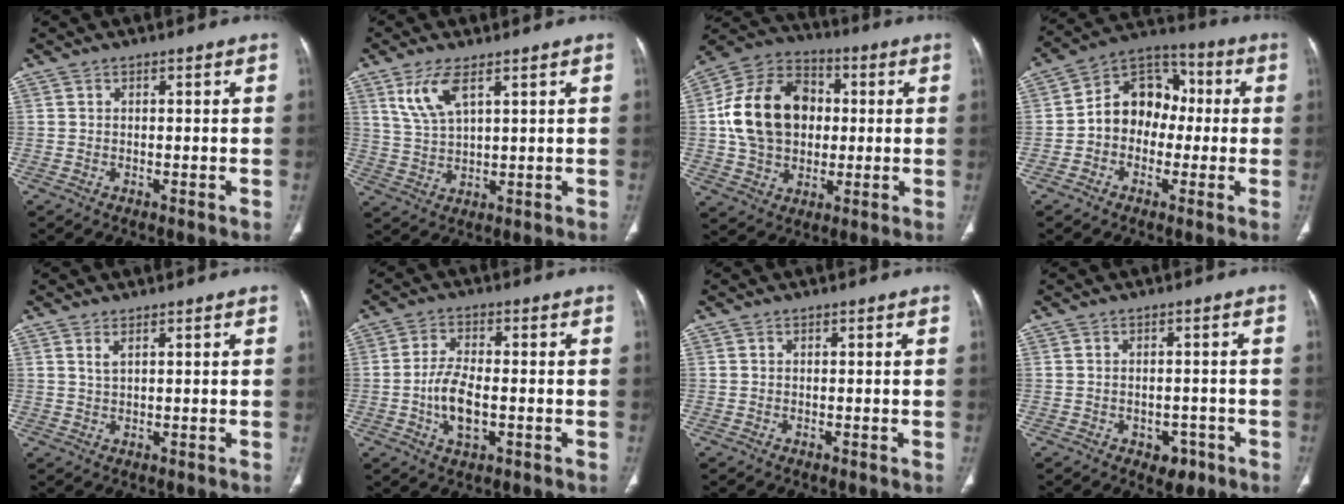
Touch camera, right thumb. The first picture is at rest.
{"total": 6.8, "force": [3.7, 2.2, 5.3], "torque": [-0.113, -0.013, 0.083]}
{"total": 18.3, "force": [1.3, 14.0, 11.7], "torque": [-0.187, 0.022, 0.022]}
{"total": 12.0, "force": [-0.8, 9.6, 7.1], "torque": [-0.075, 0.042, -0.028]}
{"total": 1.5, "force": [0.9, 0.4, 1.1], "torque": [-0.029, -0.003, 0.022]}
{"total": 7.2, "force": [-1.6, 3.3, 6.2], "torque": [-0.125, 0.006, -0.029]}
{"total": 0.0}
{"total": 3.9, "force": [-2.1, 2.5, 2.0], "torque": [-0.009, 0.012, -0.022]}